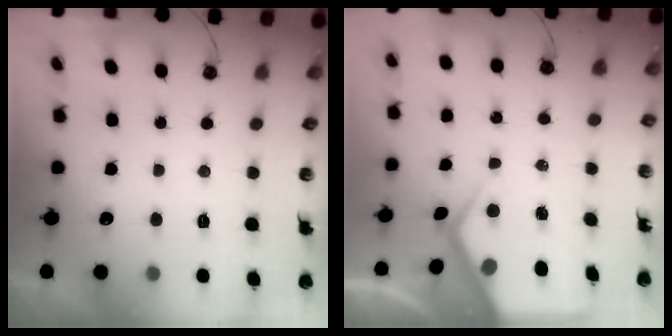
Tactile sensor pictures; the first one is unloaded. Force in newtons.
{"total": 7.1, "press": 7.1, "slide": 0.7}